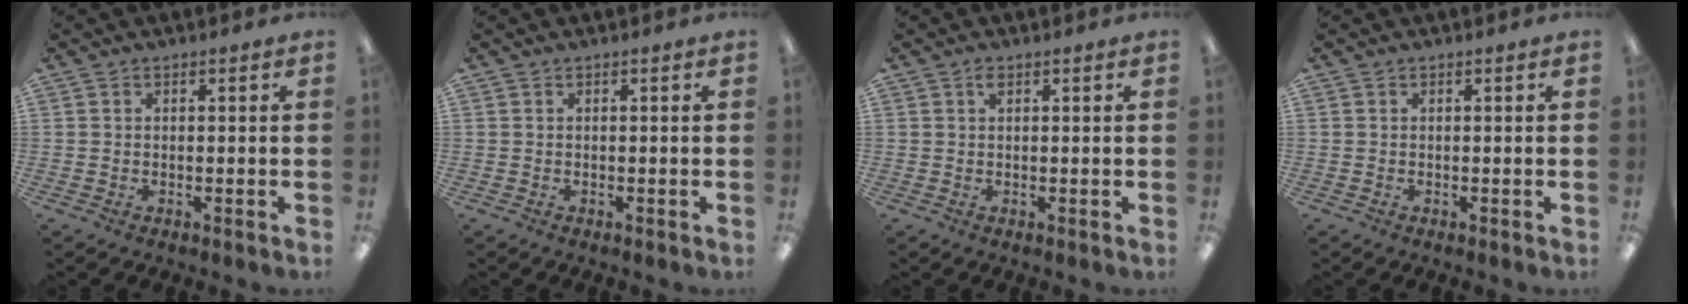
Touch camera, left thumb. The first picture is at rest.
{"total": 0.0}
{"total": 1.3, "force": [0.7, 0.5, 0.9], "torque": [-0.020, 0.004, 0.012]}
{"total": 0.0}